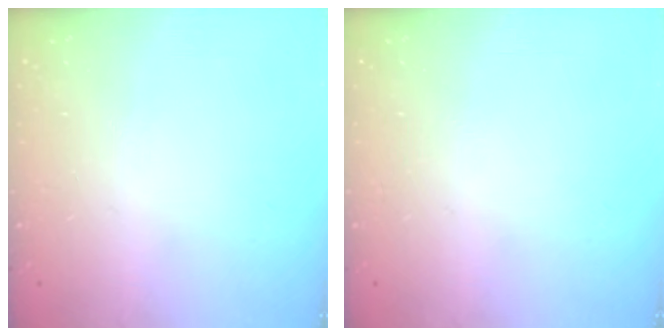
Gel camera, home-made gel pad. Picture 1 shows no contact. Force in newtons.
{"total": 0.0}